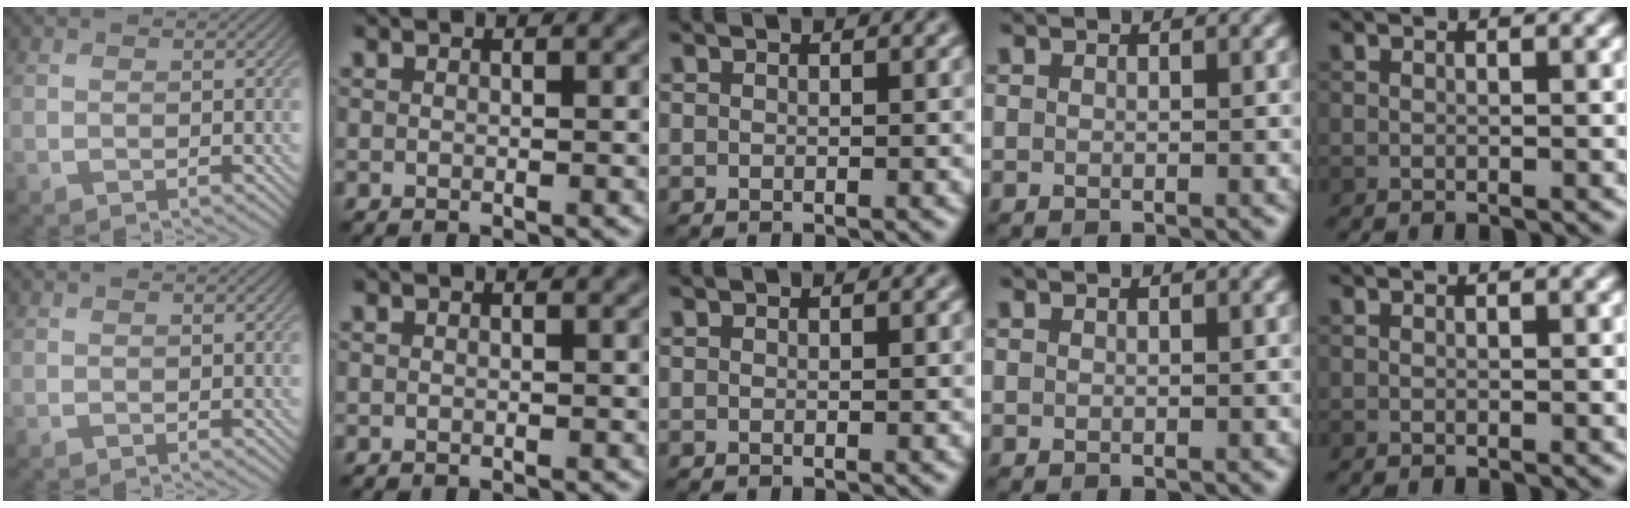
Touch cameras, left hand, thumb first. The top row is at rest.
{}